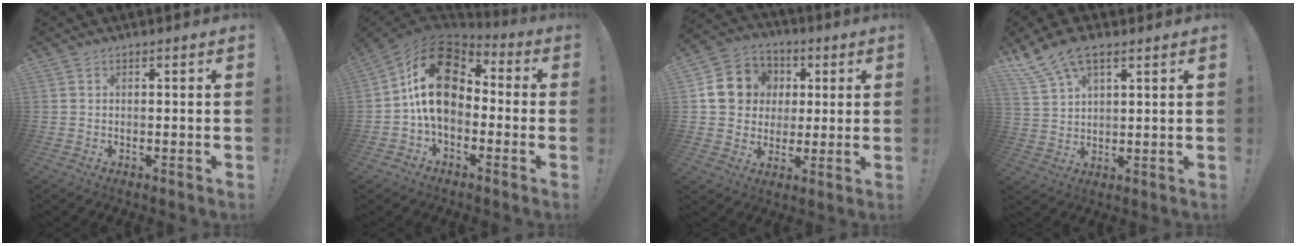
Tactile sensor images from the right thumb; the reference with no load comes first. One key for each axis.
{"total": 18.4, "fx": 2.6, "fy": 12.6, "fz": 13.2, "tx": -0.219, "ty": 0.010, "tz": 0.048}
{"total": 14.0, "fx": 2.6, "fy": 12.8, "fz": 5.2, "tx": -0.061, "ty": 0.005, "tz": 0.064}
{"total": 9.5, "fx": 6.2, "fy": 4.2, "fz": 5.8, "tx": -0.125, "ty": -0.022, "tz": 0.121}